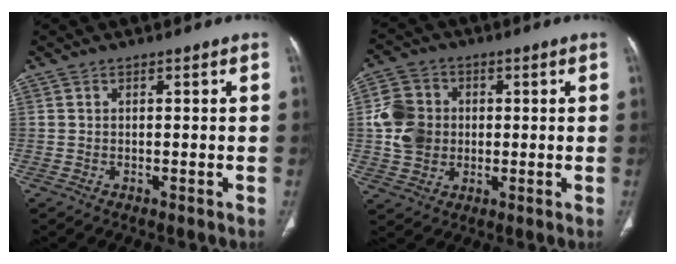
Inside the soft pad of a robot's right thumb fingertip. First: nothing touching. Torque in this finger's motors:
{"motor_torque": [1.13, 1.04, 0.75, 0.47, 0.04]}